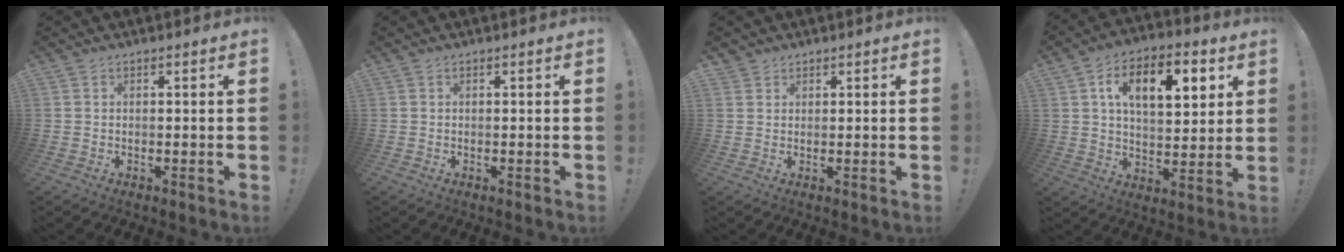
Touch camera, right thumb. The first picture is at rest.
{"total": 0.0}
{"total": 1.8, "force": [1.6, 0.9, 0.0], "torque": [0.002, -0.009, 0.029]}
{"total": 14.4, "force": [5.5, 7.6, 11.0], "torque": [-0.167, -0.004, 0.089]}